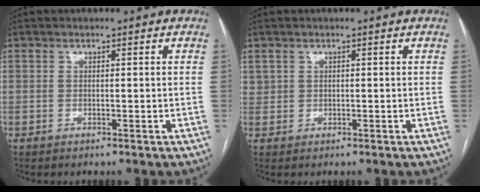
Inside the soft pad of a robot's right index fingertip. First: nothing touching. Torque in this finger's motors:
{"motor_torque": [0.76, 0.43, 0.17, 0.06]}